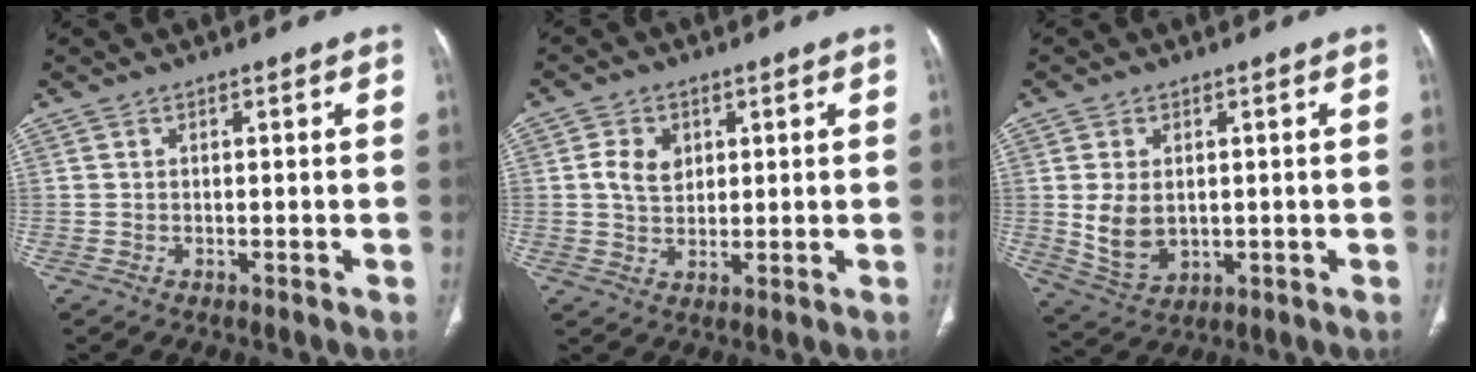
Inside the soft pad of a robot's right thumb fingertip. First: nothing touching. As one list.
[{"total": 5.2, "force": [1.4, 3.9, 3.1], "torque": [-0.039, -0.006, 0.028]}, {"total": 7.9, "force": [0.3, 5.5, 5.6], "torque": [-0.097, -0.011, 0.025]}]